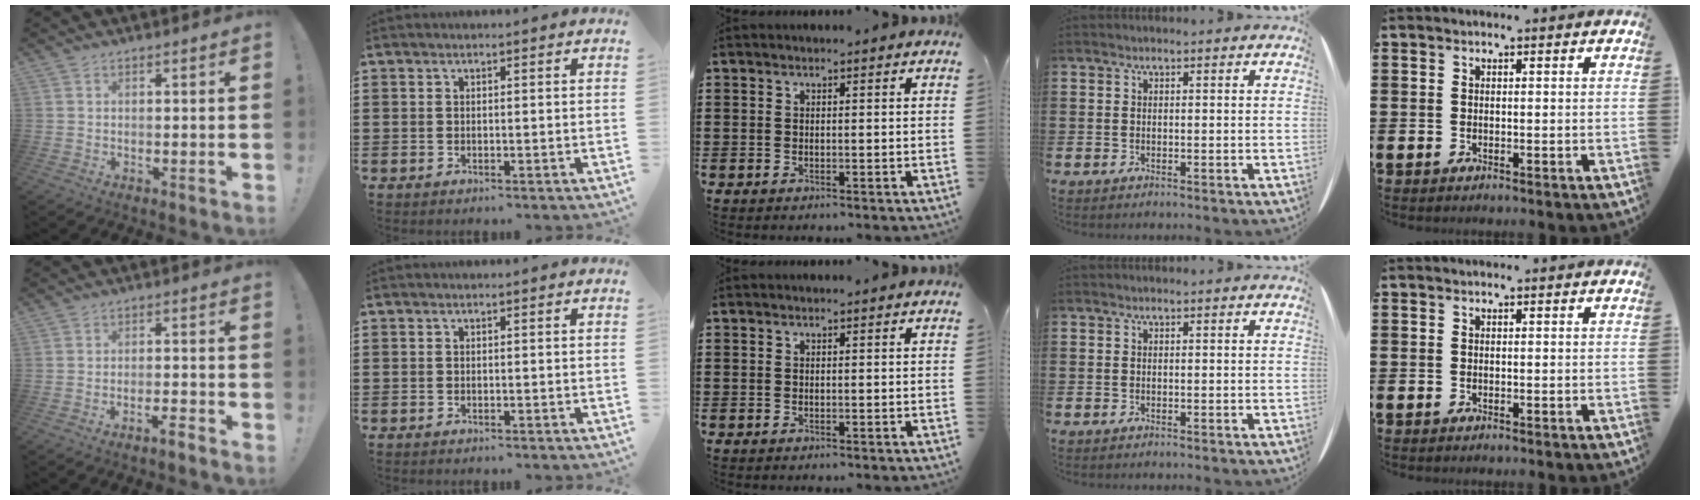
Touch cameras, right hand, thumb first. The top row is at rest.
{"thumb": {"total": 3.8, "force": [-2.8, 0.5, 2.5], "torque": [-0.037, 0.014, -0.047]}}